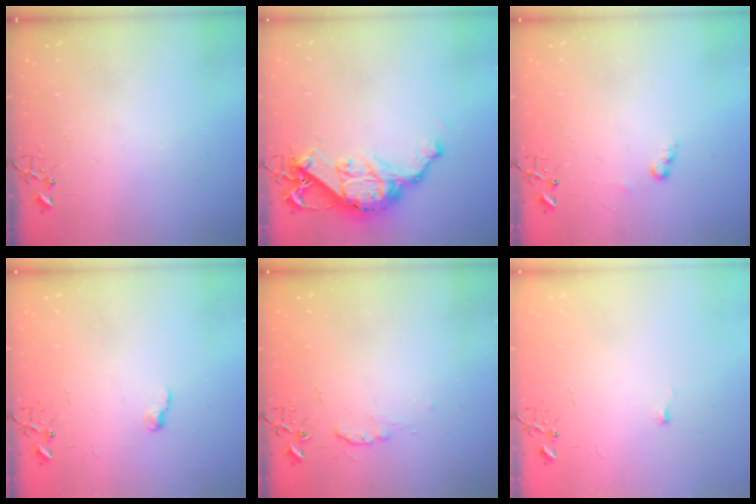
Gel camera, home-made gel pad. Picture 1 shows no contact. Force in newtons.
{"total": 14.9, "press": 14.8, "slide": 1.0}
{"total": 6.0, "press": 5.9, "slide": 0.7}
{"total": 5.0, "press": 4.9, "slide": 0.7}
{"total": 5.6, "press": 5.5, "slide": 0.7}
{"total": 3.4, "press": 3.4, "slide": 0.5}